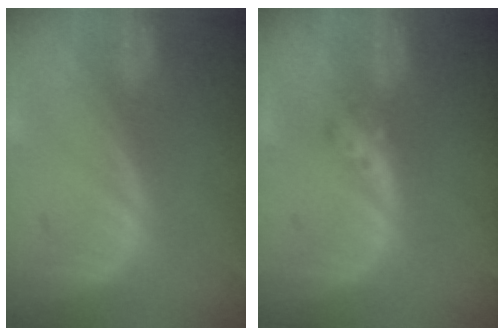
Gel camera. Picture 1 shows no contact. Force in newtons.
{"total": 2.5, "press": 2.1, "slide": 1.4}